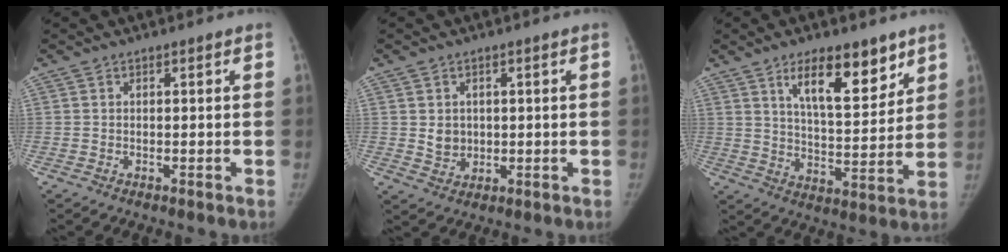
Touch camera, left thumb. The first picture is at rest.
{"total": 3.9, "force": [0.6, 3.4, 1.9], "torque": [-0.015, -0.007, 0.020]}
{"total": 13.5, "force": [8.2, 5.3, 9.4], "torque": [-0.112, -0.052, 0.138]}